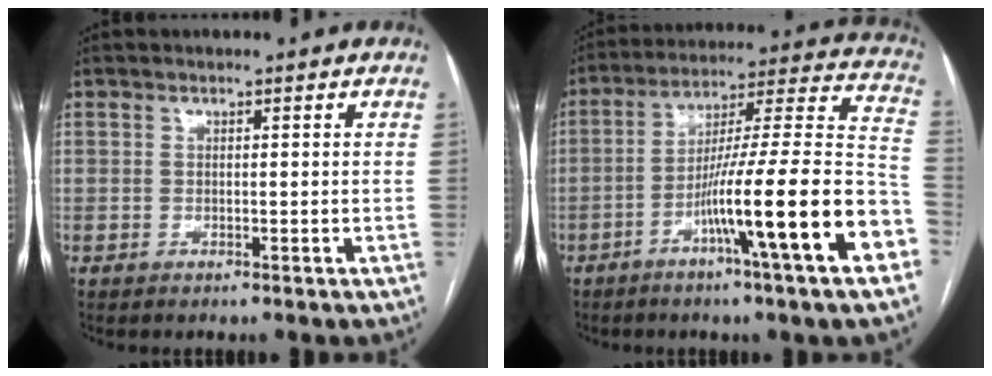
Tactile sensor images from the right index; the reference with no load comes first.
{"total": 21.1, "force": [-8.5, -0.5, 19.2], "torque": [-0.255, -0.001, -0.140]}